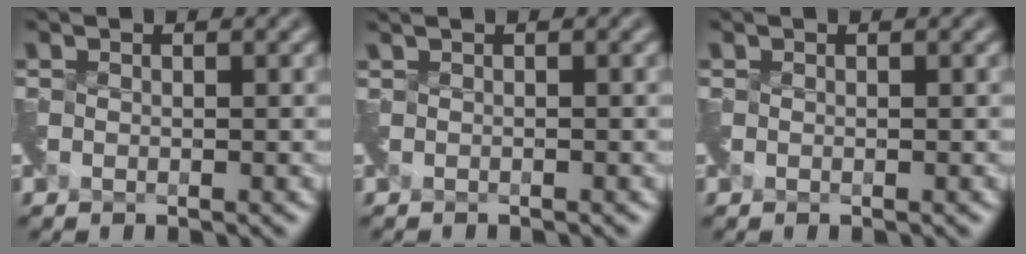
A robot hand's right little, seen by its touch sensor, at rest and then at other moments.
{"total": 0.5, "force": [-0.2, -0.1, 0.5], "torque": [-0.010, -0.008, -0.008]}
{"total": 0.0}